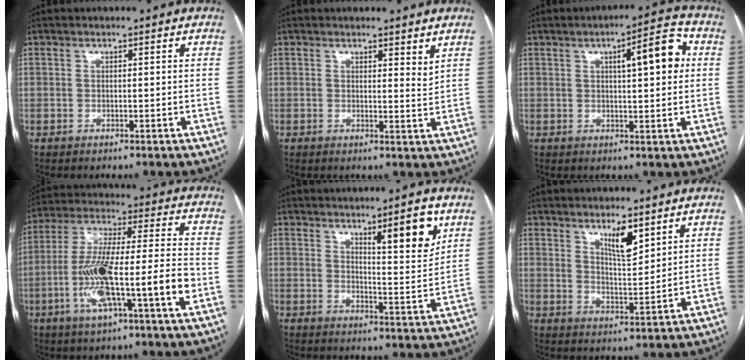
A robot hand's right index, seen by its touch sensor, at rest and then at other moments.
{"total": 2.7, "force": [2.3, 0.5, 1.2], "torque": [-0.021, -0.016, 0.028]}
{"total": 8.2, "force": [2.0, 1.7, 7.7], "torque": [-0.109, 0.018, 0.026]}
{"total": 16.0, "force": [-4.9, 0.9, 15.2], "torque": [-0.284, 0.005, -0.087]}
{"total": 8.0, "force": [4.7, 1.0, 6.4], "torque": [-0.093, -0.015, 0.069]}
{"total": 5.6, "force": [3.6, 1.2, 4.1], "torque": [-0.077, -0.007, 0.066]}